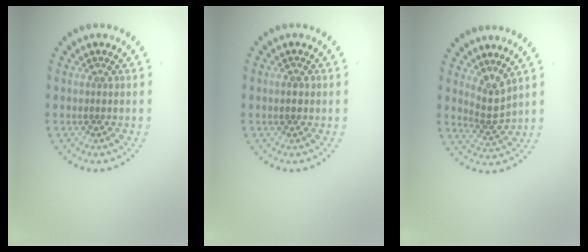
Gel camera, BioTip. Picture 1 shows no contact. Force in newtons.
{"total": 1.3, "press": 1.3, "slide": 0.2}
{"total": 2.5, "press": 1.7, "slide": 1.8}